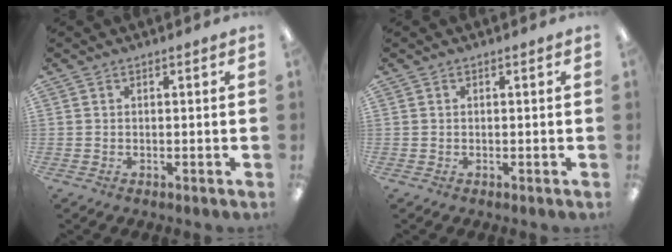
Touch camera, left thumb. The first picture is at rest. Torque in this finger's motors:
{"motor_torque": [0.01, 0.04, -0.20, 0.15, 0.00]}